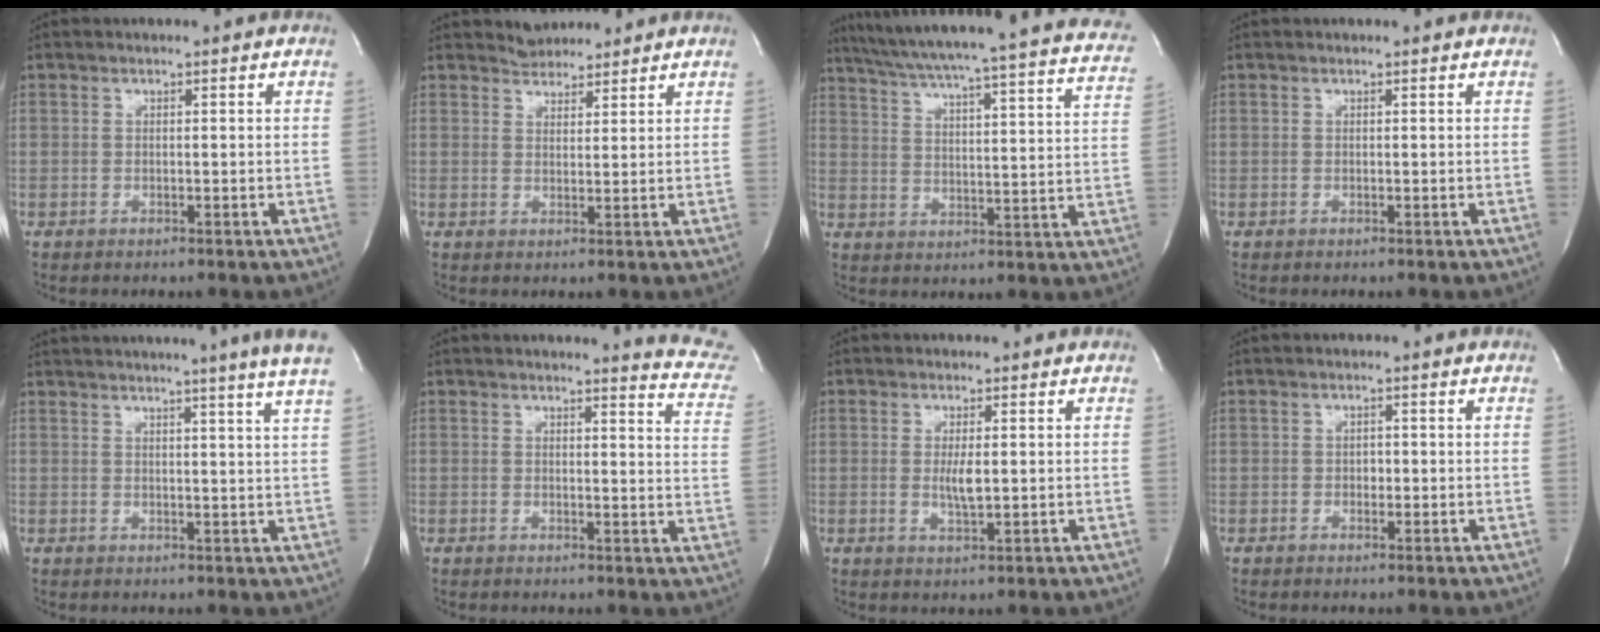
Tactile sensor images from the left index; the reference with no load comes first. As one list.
[{"total": 2.9, "force": [2.7, 1.1, -0.2], "torque": [0.001, 0.006, 0.046]}, {"total": 31.1, "force": [26.8, 2.6, 15.5], "torque": [-0.233, -0.053, 0.325]}, {"total": 0.0}, {"total": 13.3, "force": [11.5, -2.3, 6.4], "torque": [-0.099, -0.032, 0.128]}, {"total": 9.4, "force": [9.3, 0.1, 1.5], "torque": [-0.001, -0.090, 0.068]}, {"total": 2.7, "force": [0.0, 0.5, 2.6], "torque": [-0.052, -0.009, 0.003]}, {"total": 1.0, "force": [-0.3, 0.7, 0.5], "torque": [-0.004, -0.002, -0.008]}]